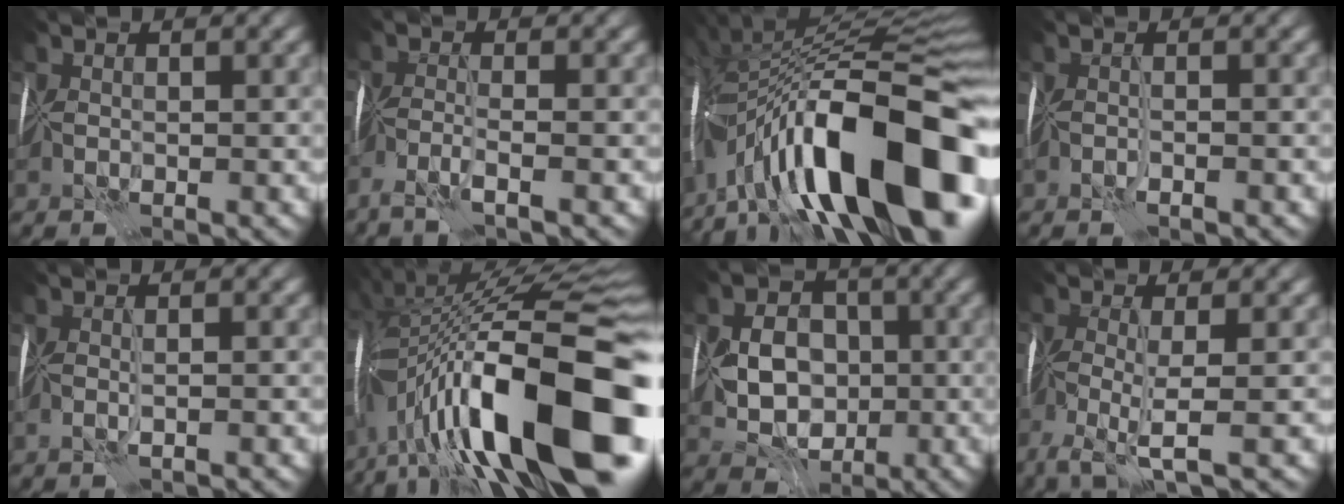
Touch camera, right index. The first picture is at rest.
{"total": 2.7, "force": [-2.3, -1.2, 0.8], "torque": [-0.017, -0.008, -0.060]}
{"total": 17.2, "force": [-7.3, 4.9, 14.8], "torque": [-0.209, 0.044, -0.148]}
{"total": 1.4, "force": [-0.7, -1.1, -0.3], "torque": [0.007, -0.003, -0.015]}
{"total": 1.0, "force": [-0.3, -1.0, 0.0], "torque": [0.003, -0.005, -0.005]}
{"total": 17.9, "force": [-6.1, 4.9, 16.2], "torque": [-0.243, 0.031, -0.112]}
{"total": 5.5, "force": [-0.9, 3.9, 3.7], "torque": [-0.056, -0.001, -0.023]}
{"total": 3.5, "force": [-2.0, -0.6, 2.8], "torque": [-0.062, -0.017, -0.045]}